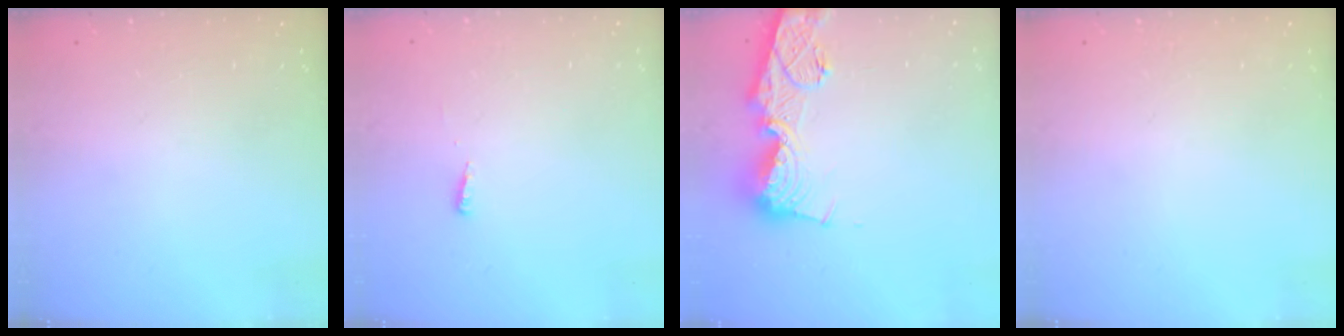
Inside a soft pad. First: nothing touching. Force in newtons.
{"total": 3.1, "press": 3.0, "slide": 0.9}
{"total": 16.1, "press": 16.0, "slide": 1.6}
{"total": 0.0}